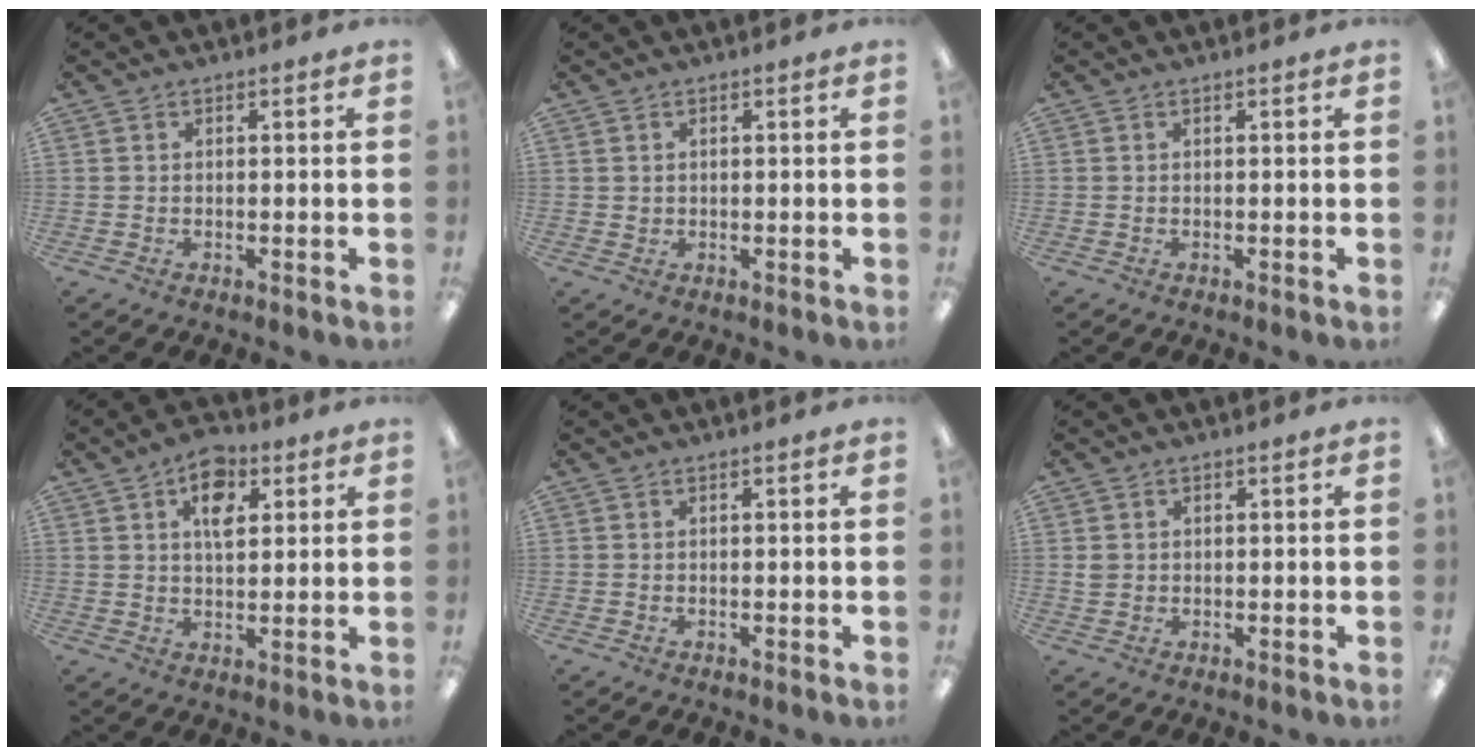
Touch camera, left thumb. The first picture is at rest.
{"total": 1.0, "force": [0.4, 0.9, 0.2], "torque": [-0.004, 0.005, 0.007]}
{"total": 0.0}
{"total": 8.4, "force": [4.1, 5.0, 5.4], "torque": [-0.069, -0.006, 0.067]}
{"total": 0.0}
{"total": 1.6, "force": [0.3, 1.6, 0.4], "torque": [-0.001, 0.001, 0.002]}